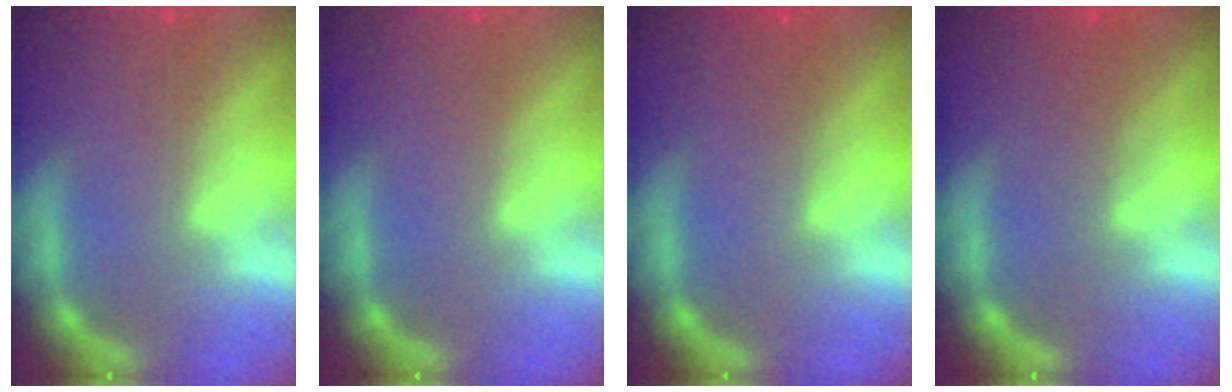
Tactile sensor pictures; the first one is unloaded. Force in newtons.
{"total": 0.0}
{"total": 1.5}
{"total": 2.4}